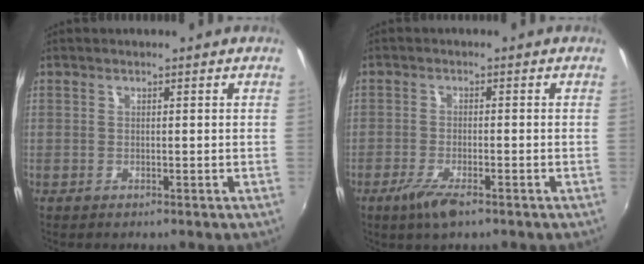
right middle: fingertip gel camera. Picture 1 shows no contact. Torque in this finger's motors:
{"motor_torque": [0.83, -0.93, 0.34, 0.11]}